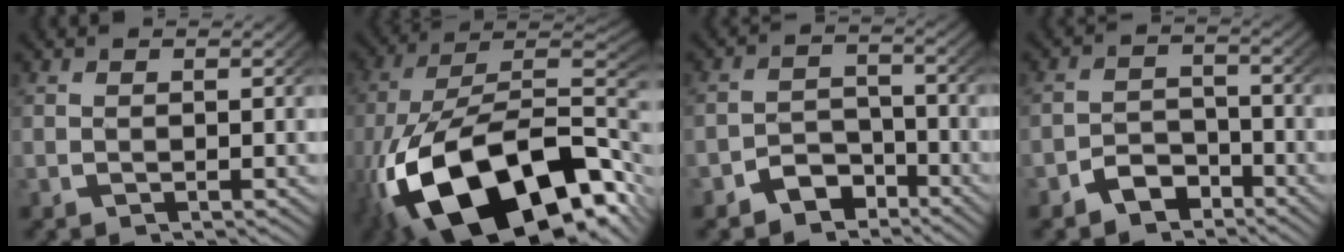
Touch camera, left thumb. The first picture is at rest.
{"total": 24.0, "force": [-6.0, 14.5, 18.1], "torque": [-0.341, -0.093, -0.046]}
{"total": 4.6, "force": [-3.3, 3.1, 1.1], "torque": [-0.006, -0.015, -0.056]}
{"total": 3.9, "force": [-2.9, 2.5, 0.9], "torque": [-0.003, -0.012, -0.051]}